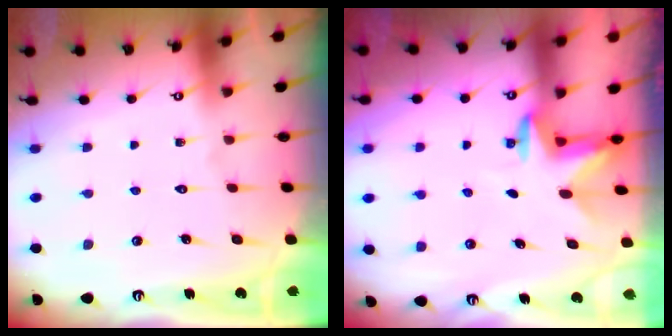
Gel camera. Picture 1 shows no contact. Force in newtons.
{"total": 2.9, "press": 2.9, "slide": 0.5}